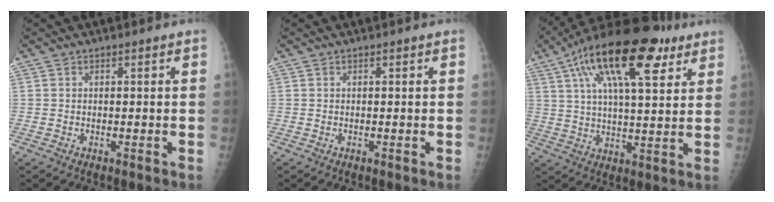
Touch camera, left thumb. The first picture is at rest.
{"total": 0.0}
{"total": 21.2, "force": [10.7, 7.9, 16.5], "torque": [-0.265, -0.006, 0.173]}